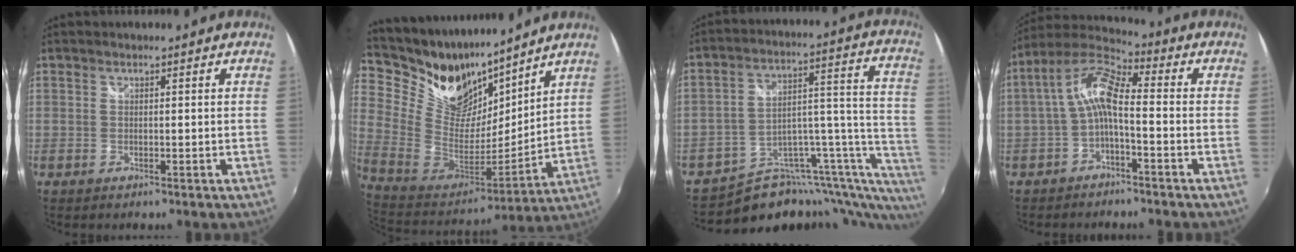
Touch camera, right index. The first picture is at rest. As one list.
[{"total": 20.7, "force": [16.4, 9.5, 8.3], "torque": [-0.204, -0.003, 0.310]}, {"total": 18.6, "force": [-14.8, 6.7, 9.0], "torque": [-0.066, 0.034, -0.232]}, {"total": 8.0, "force": [-1.1, 2.7, 7.4], "torque": [-0.165, 0.022, -0.024]}]